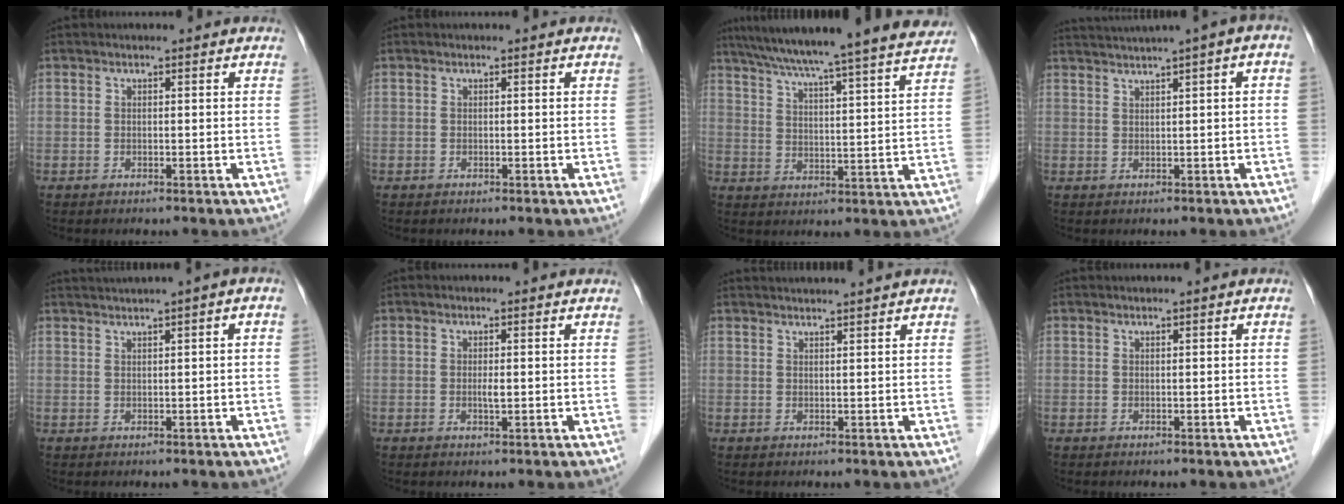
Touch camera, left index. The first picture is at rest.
{"total": 0.0}
{"total": 23.0, "force": [20.7, -1.3, 10.0], "torque": [-0.166, -0.022, 0.276]}
{"total": 5.9, "force": [3.4, -0.4, 4.8], "torque": [-0.082, 0.033, 0.057]}
{"total": 3.1, "force": [1.7, -0.3, 2.6], "torque": [-0.053, 0.018, 0.035]}
{"total": 1.1, "force": [0.0, 0.1, 1.1], "torque": [-0.022, -0.002, 0.001]}
{"total": 5.6, "force": [5.1, -1.2, 1.9], "torque": [-0.020, 0.020, 0.064]}
{"total": 0.0}